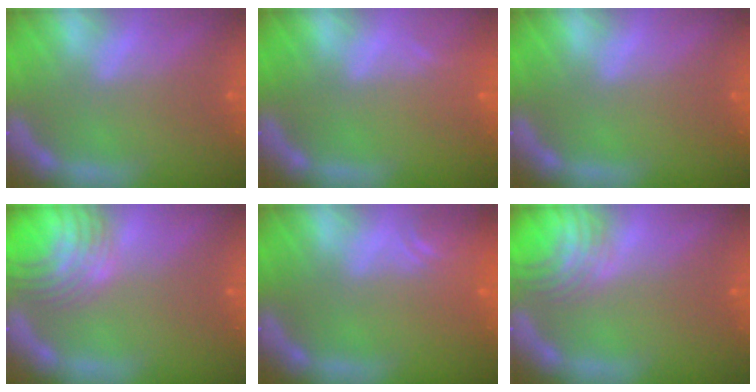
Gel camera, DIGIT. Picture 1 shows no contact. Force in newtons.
{"total": 0.9}
{"total": 0.0}
{"total": 8.5}
{"total": 3.0}
{"total": 5.5}